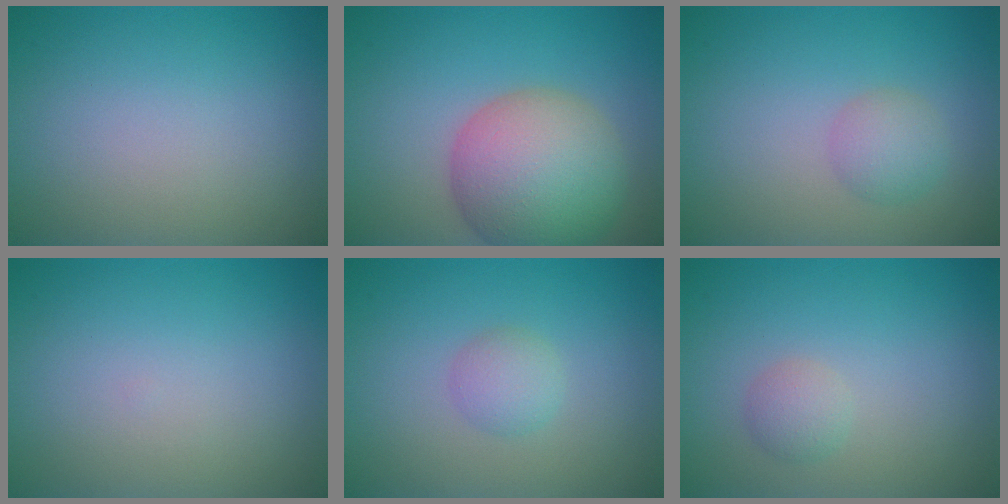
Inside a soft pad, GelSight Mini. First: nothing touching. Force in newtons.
{"total": 9.4, "press": 9.4, "slide": 0.6}
{"total": 2.1, "press": 2.1, "slide": 0.1}
{"total": 0.0}
{"total": 1.8, "press": 1.8, "slide": 0.1}
{"total": 1.4, "press": 1.4, "slide": 0.1}